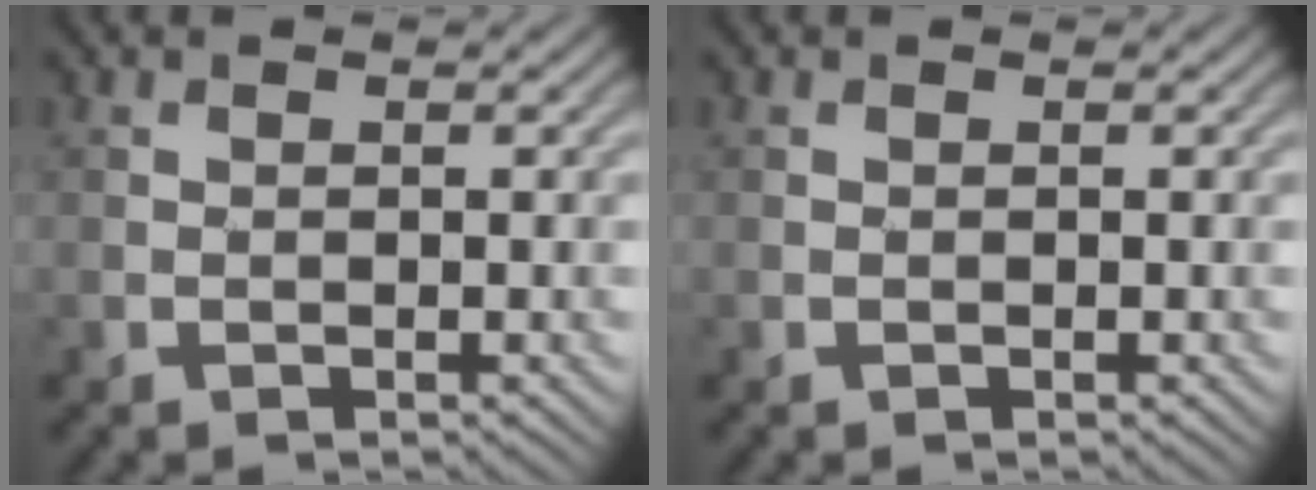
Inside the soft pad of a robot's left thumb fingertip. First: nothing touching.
{"total": 0.0}